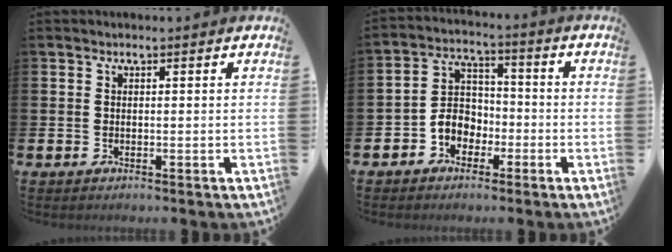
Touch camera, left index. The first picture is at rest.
{"total": 4.7, "force": [-1.9, 3.9, 1.8], "torque": [-0.049, 0.010, -0.040]}